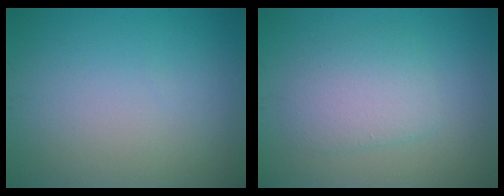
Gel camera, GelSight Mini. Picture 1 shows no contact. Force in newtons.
{"total": 3.6, "press": 3.6, "slide": 0.2}